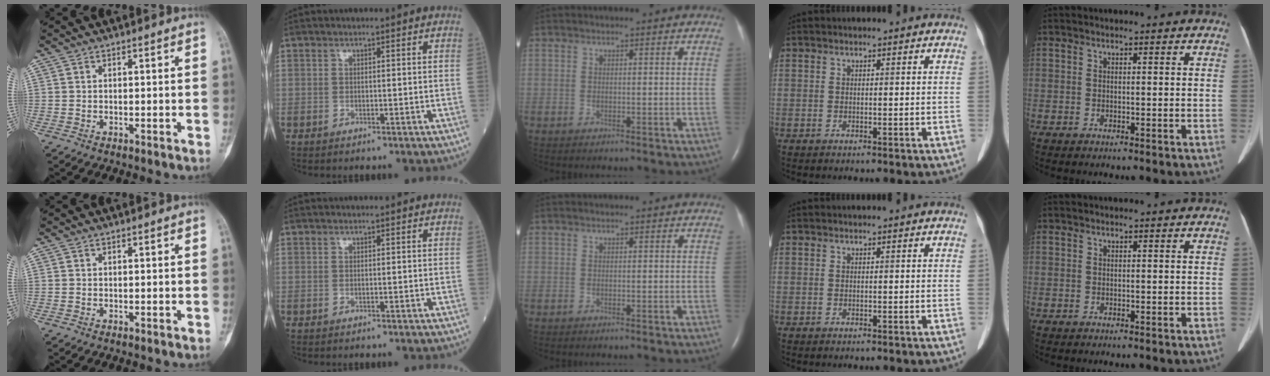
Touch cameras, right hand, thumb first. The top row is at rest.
{}